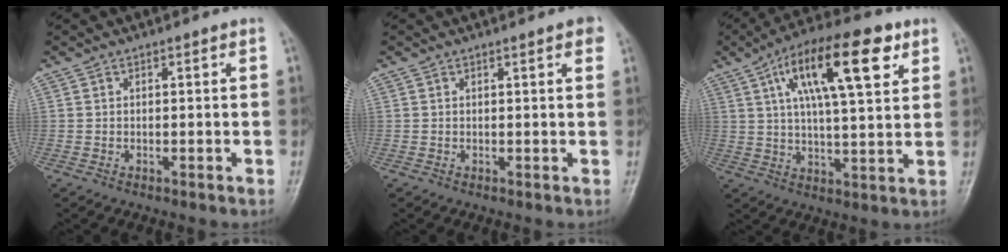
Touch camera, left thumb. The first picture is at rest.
{"total": 2.1, "force": [1.2, 0.4, 1.7], "torque": [-0.019, -0.001, 0.009]}
{"total": 17.7, "force": [7.5, 5.9, 15.0], "torque": [-0.230, -0.004, 0.118]}